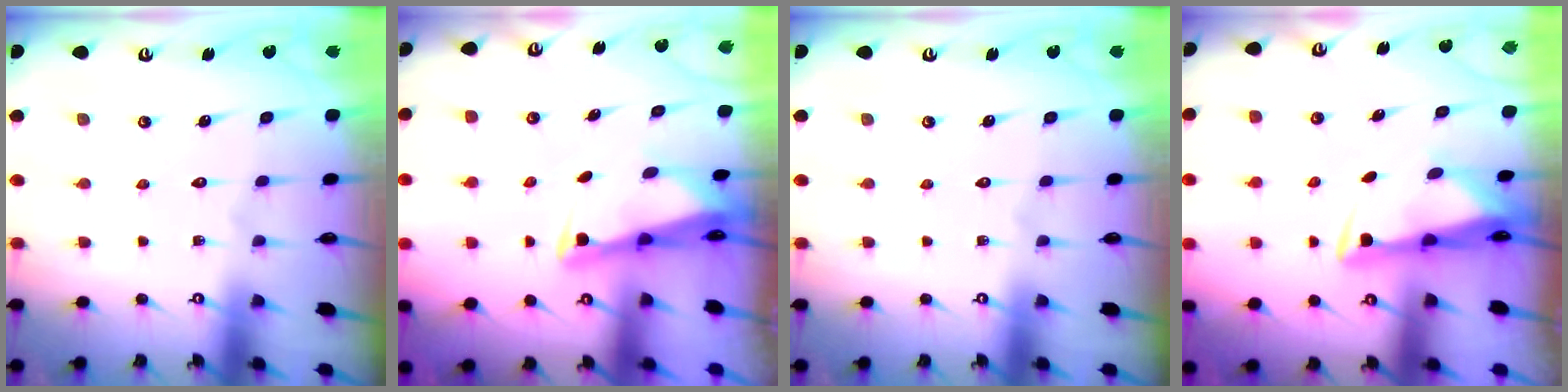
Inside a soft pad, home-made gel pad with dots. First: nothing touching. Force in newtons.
{"total": 2.4, "press": 2.4, "slide": 0.5}
{"total": 0.0}
{"total": 3.0, "press": 2.9, "slide": 0.9}